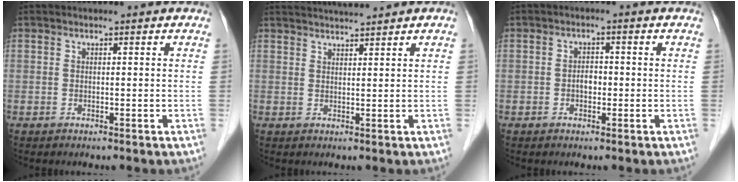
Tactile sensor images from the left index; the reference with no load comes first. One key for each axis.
{"total": 3.8, "fx": 3.5, "fy": -1.0, "fz": 1.0, "tx": -0.012, "ty": 0.014, "tz": 0.061}
{"total": 1.9, "fx": -0.5, "fy": 1.1, "fz": 1.4, "tx": -0.020, "ty": 0.007, "tz": -0.007}